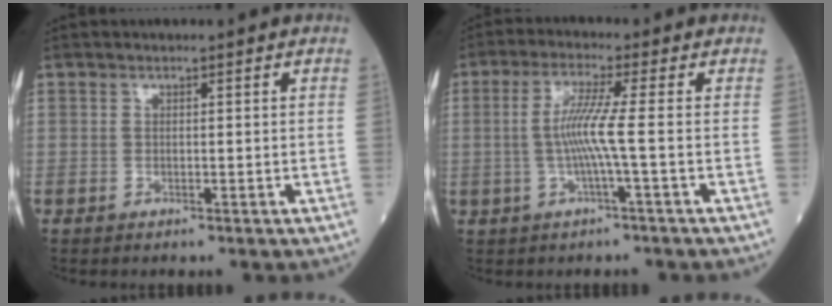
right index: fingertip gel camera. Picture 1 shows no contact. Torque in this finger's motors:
{"motor_torque": [0.94, -0.17, 0.55, 0.19]}